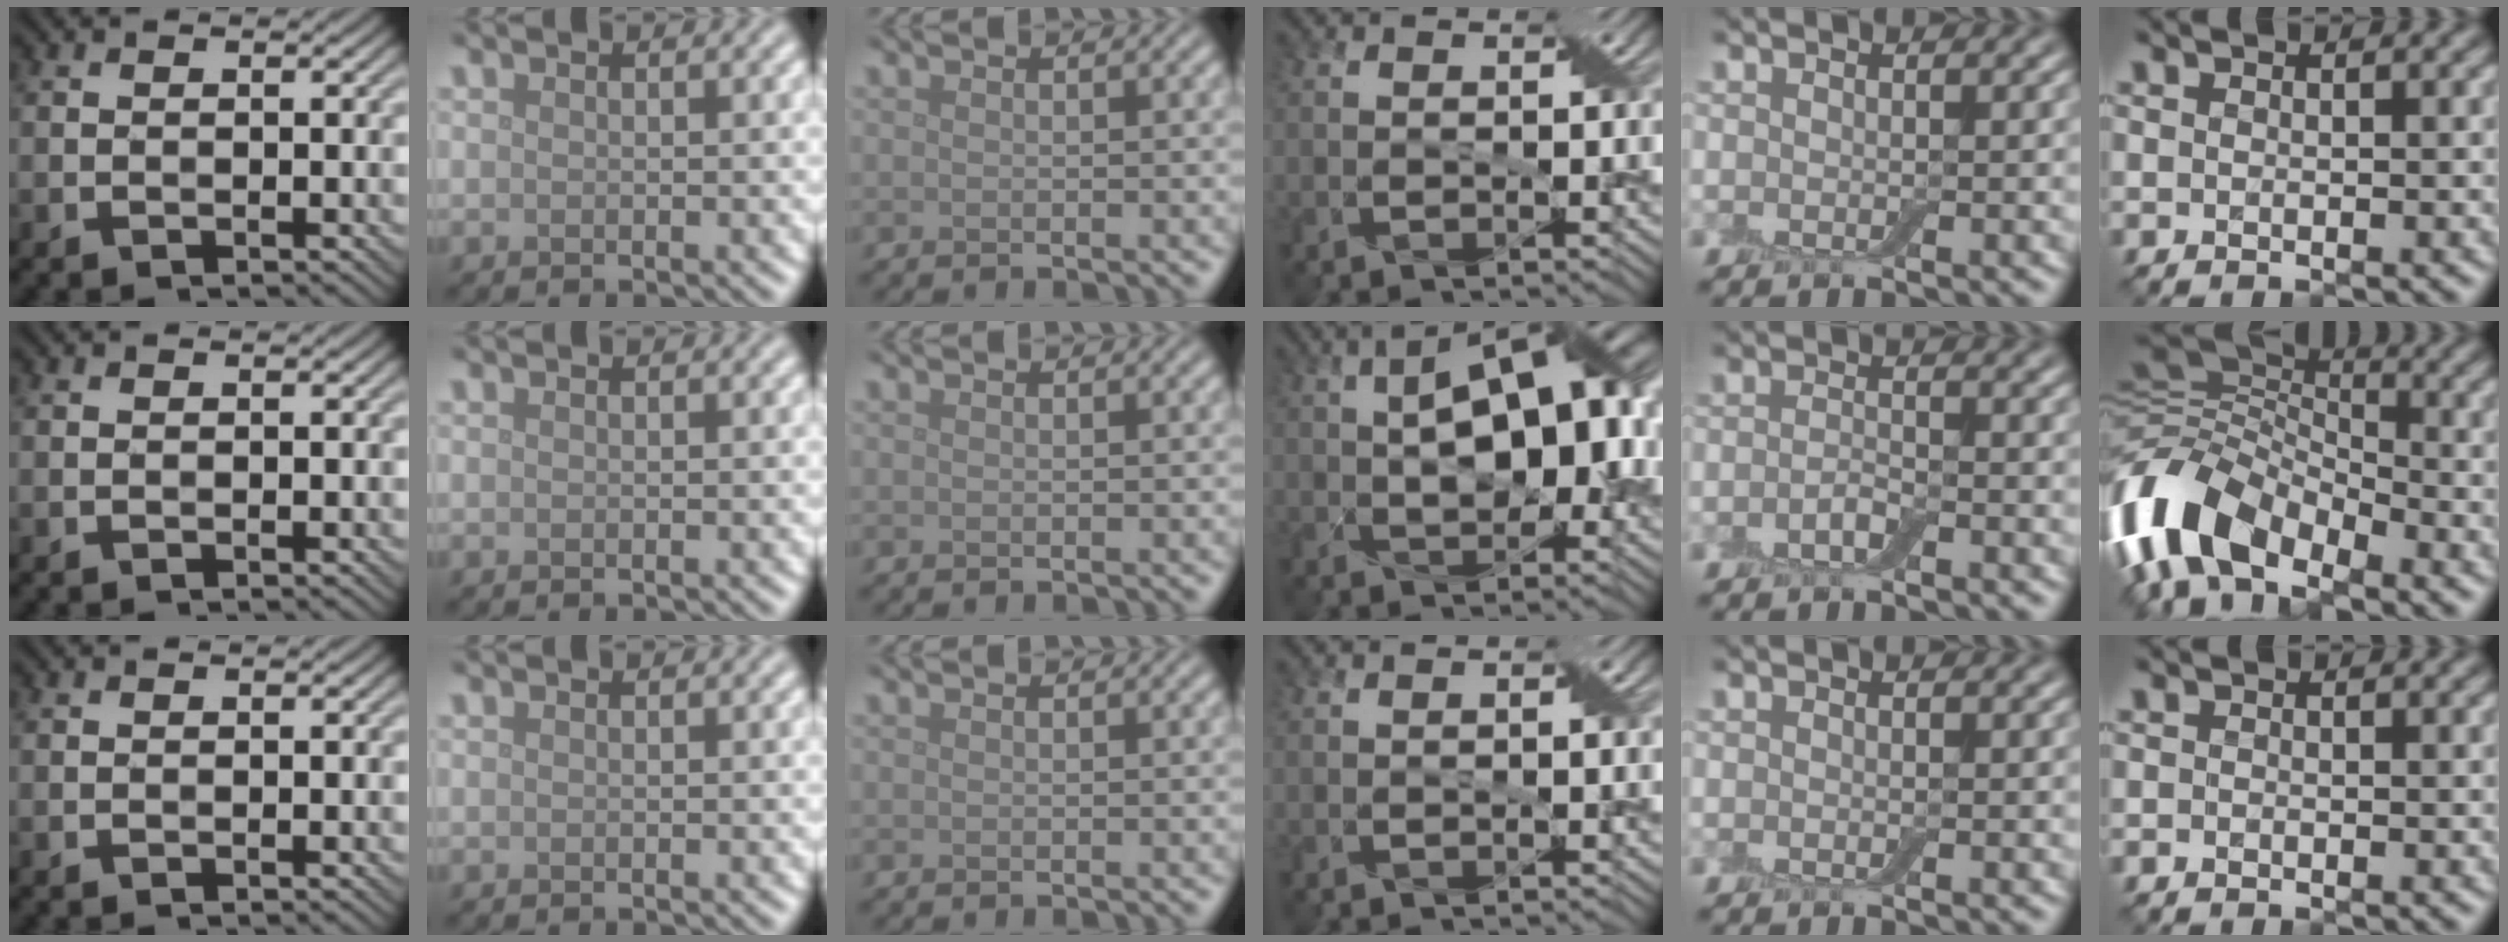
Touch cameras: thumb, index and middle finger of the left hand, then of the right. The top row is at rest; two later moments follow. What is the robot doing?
{"motion": "pour", "object": "bowl"}